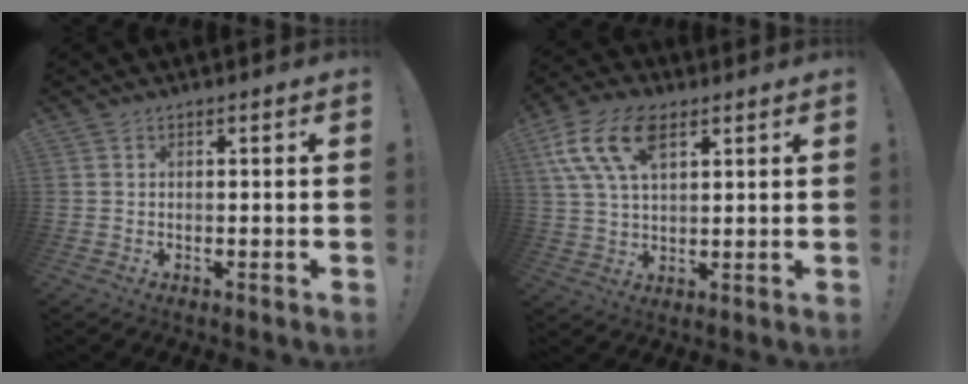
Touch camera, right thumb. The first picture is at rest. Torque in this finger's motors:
{"motor_torque": [-0.15, 0.58, 1.20, 0.46, 0.08]}